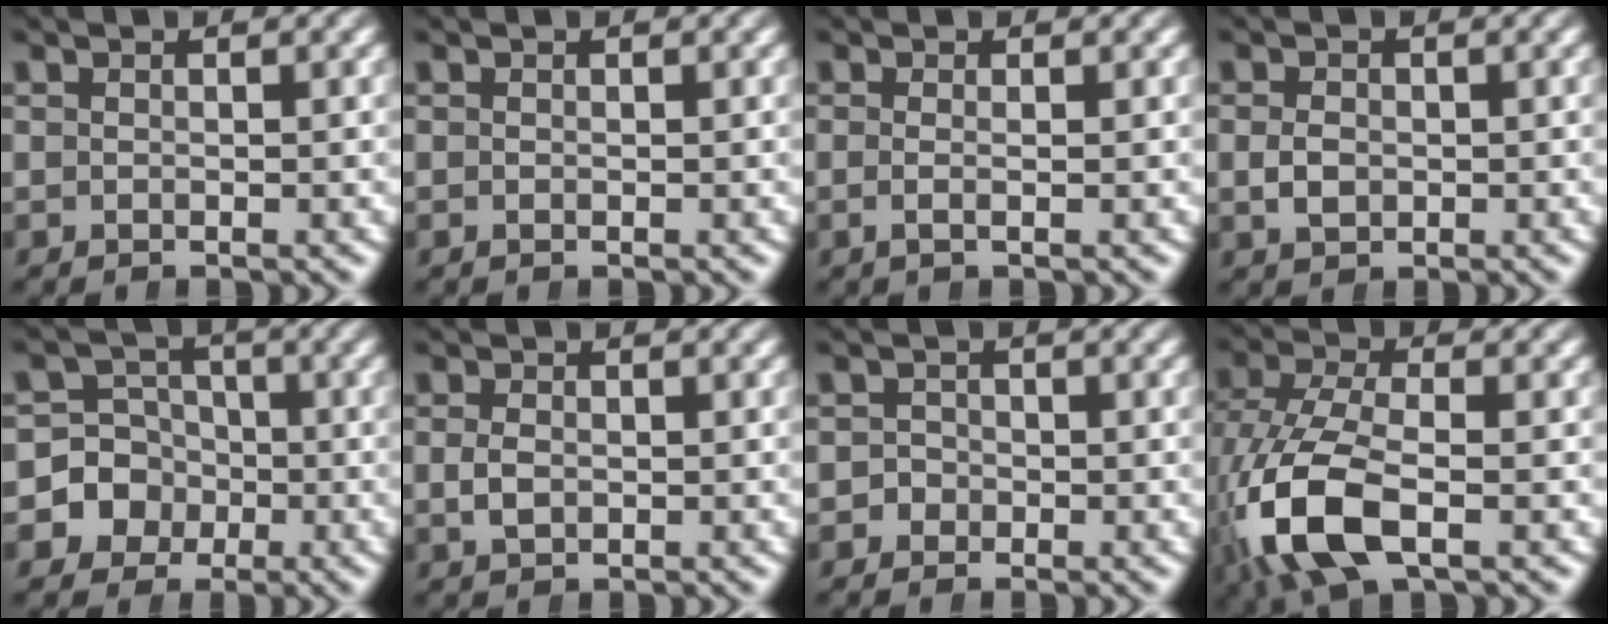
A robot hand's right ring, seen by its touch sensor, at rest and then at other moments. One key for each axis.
{"total": 0.0}
{"total": 1.0, "fx": -0.5, "fy": -0.1, "fz": 0.8, "tx": -0.035, "ty": -0.017, "tz": -0.006}
{"total": 0.9, "fx": -0.1, "fy": 0.7, "fz": 0.6, "tx": -0.020, "ty": -0.012, "tz": 0.005}
{"total": 9.8, "fx": -2.3, "fy": 9.2, "fz": 2.6, "tx": -0.088, "ty": -0.038, "tz": -0.041}
{"total": 0.8, "fx": -0.1, "fy": 0.5, "fz": 0.6, "tx": -0.023, "ty": -0.012, "tz": 0.007}
{"total": 1.6, "fx": -0.7, "fy": 1.4, "fz": -0.3, "tx": -0.002, "ty": -0.008, "tz": -0.015}
{"total": 8.0, "fx": -1.6, "fy": 4.6, "fz": 6.4, "tx": -0.180, "ty": -0.045, "tz": 0.000}